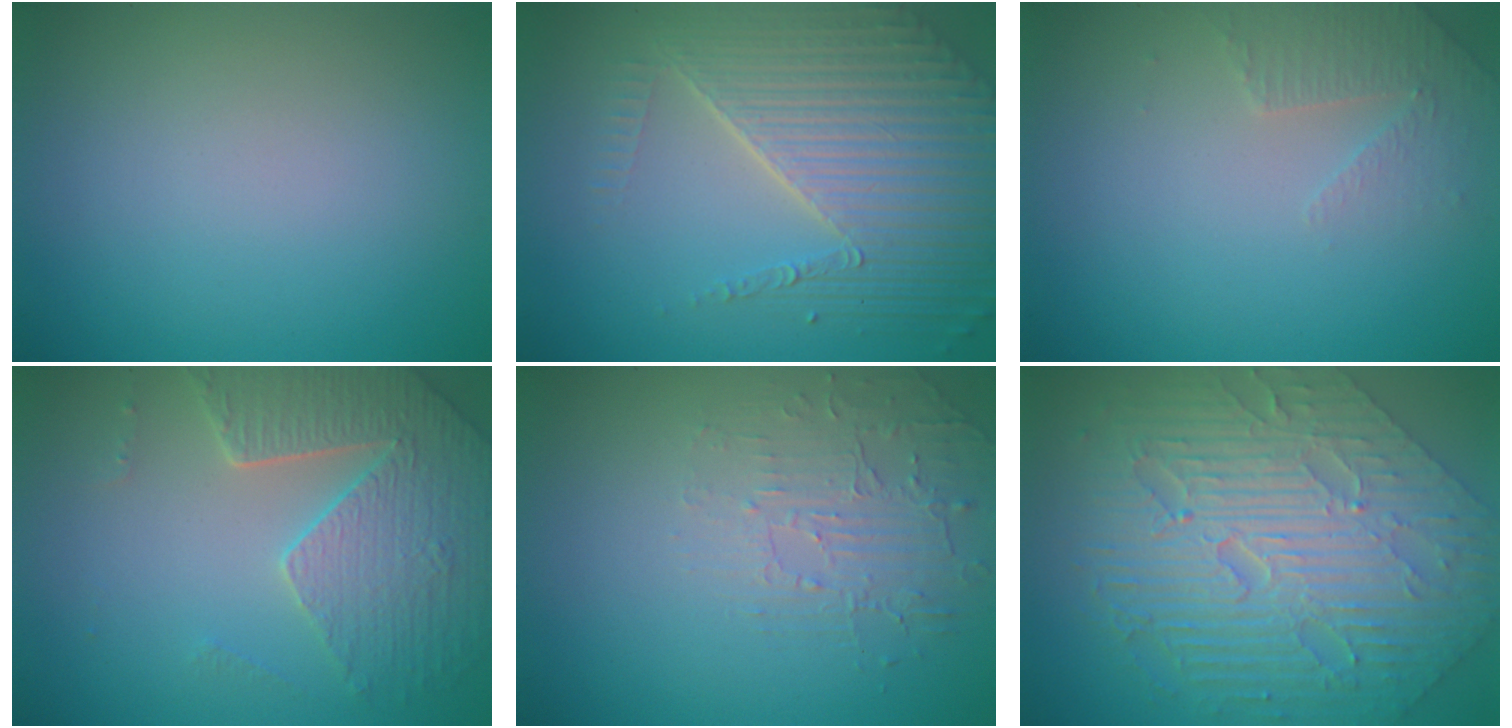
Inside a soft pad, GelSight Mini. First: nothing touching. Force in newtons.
{"total": 7.4, "press": 5.3, "slide": 5.2}
{"total": 1.9, "press": 1.8, "slide": 0.5}
{"total": 4.9, "press": 4.5, "slide": 1.9}
{"total": 1.9, "press": 1.0, "slide": 1.6}
{"total": 10.7, "press": 7.2, "slide": 7.9}